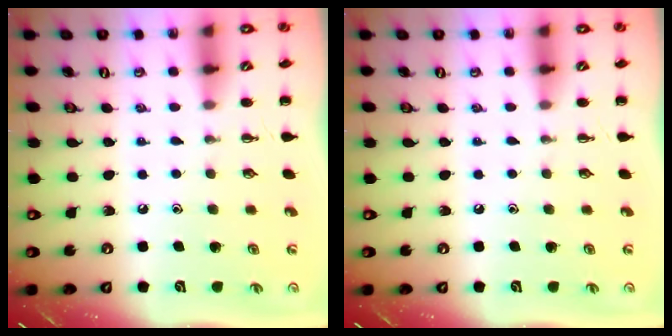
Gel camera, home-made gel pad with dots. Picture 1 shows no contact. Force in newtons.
{"total": 0.0}